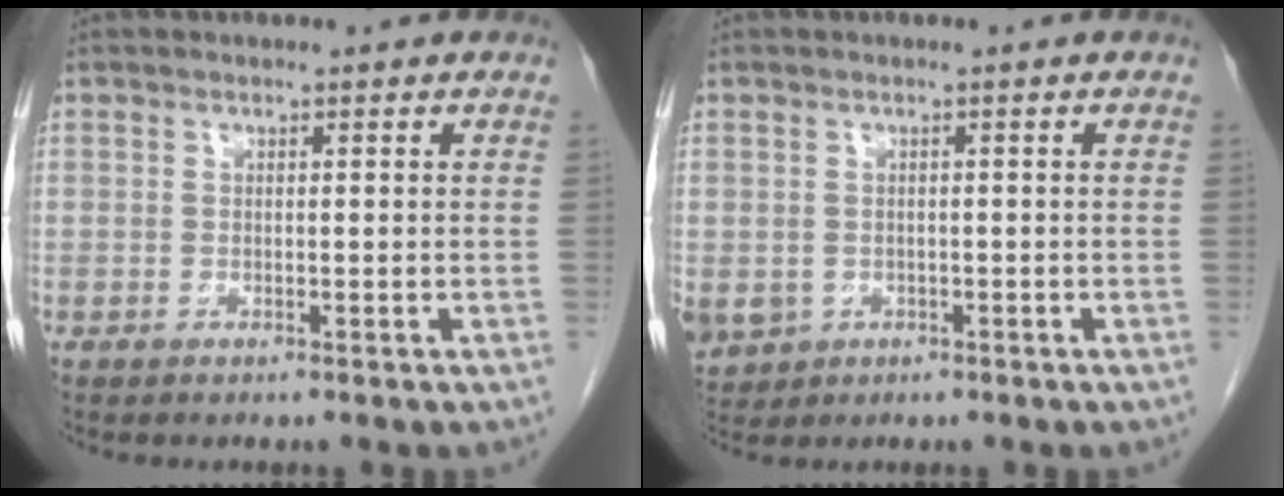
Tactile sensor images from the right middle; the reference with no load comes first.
{"total": 8.6, "force": [-3.1, 7.4, 3.1], "torque": [-0.096, -0.003, -0.039]}